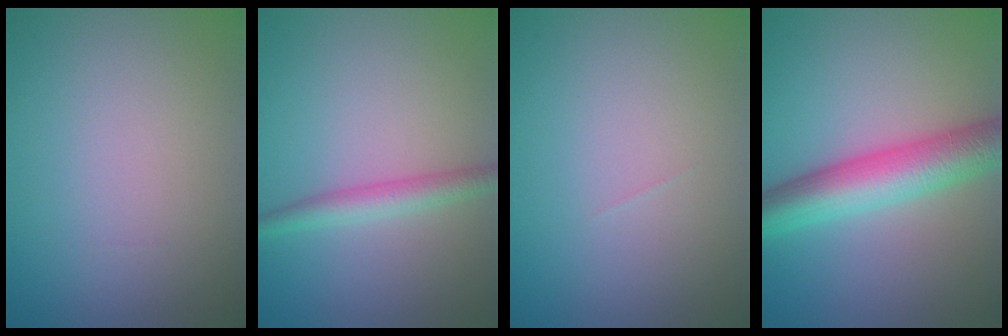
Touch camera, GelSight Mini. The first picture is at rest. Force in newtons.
{"total": 2.4, "press": 2.4, "slide": 0.0}
{"total": 0.0}
{"total": 6.8, "press": 6.8, "slide": 0.2}